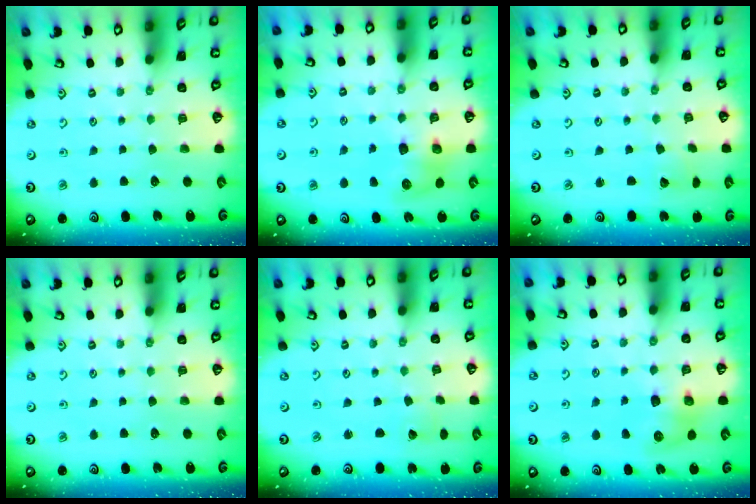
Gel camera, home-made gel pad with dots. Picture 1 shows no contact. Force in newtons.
{"total": 8.1, "press": 8.0, "slide": 1.1}
{"total": 1.2, "press": 1.2, "slide": 0.1}
{"total": 0.0}
{"total": 0.0}
{"total": 8.1, "press": 8.0, "slide": 1.1}